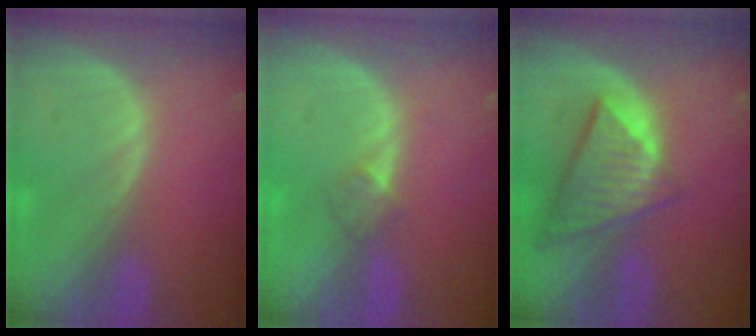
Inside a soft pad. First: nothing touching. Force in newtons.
{"total": 2.1, "press": 1.8, "slide": 1.0}
{"total": 9.0, "press": 7.8, "slide": 4.4}